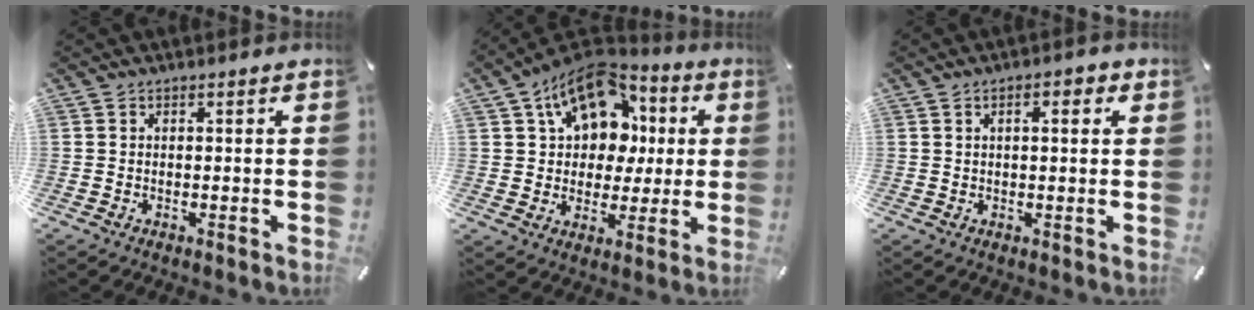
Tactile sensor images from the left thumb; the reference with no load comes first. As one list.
[{"total": 16.1, "force": [6.6, 12.1, 8.4], "torque": [-0.135, -0.026, 0.124]}, {"total": 3.0, "force": [1.0, 1.0, 2.7], "torque": [-0.038, 0.001, 0.010]}]